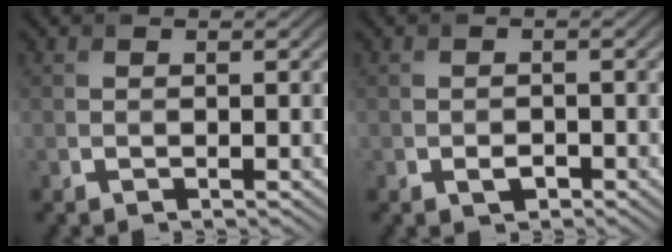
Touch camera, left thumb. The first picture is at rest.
{"total": 1.5, "force": [-0.9, 0.9, 0.9], "torque": [-0.016, -0.003, -0.016]}